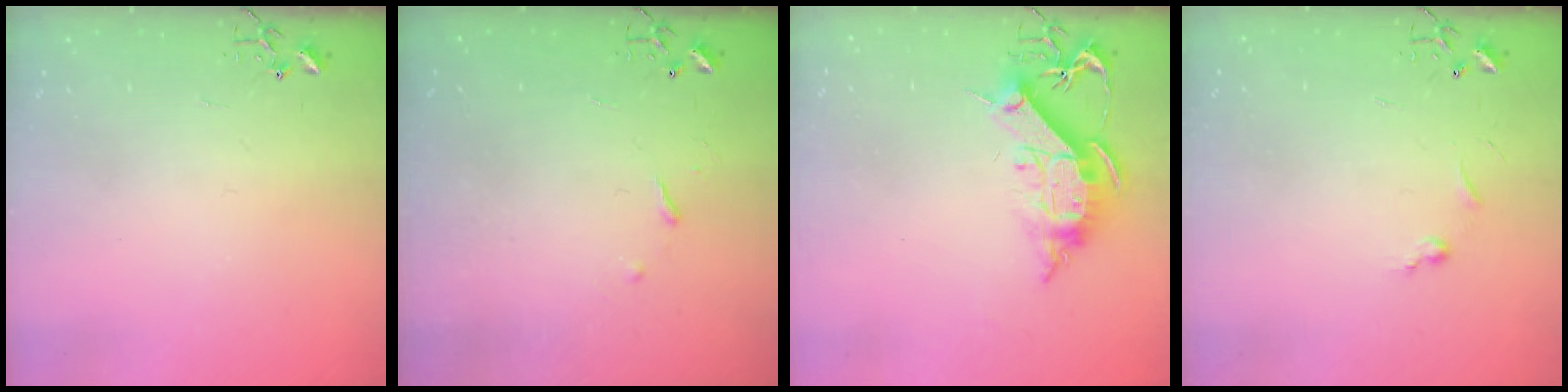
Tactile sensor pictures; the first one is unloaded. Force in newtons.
{"total": 3.4, "press": 3.3, "slide": 0.6}
{"total": 13.2, "press": 13.1, "slide": 1.5}
{"total": 4.4, "press": 4.3, "slide": 0.6}